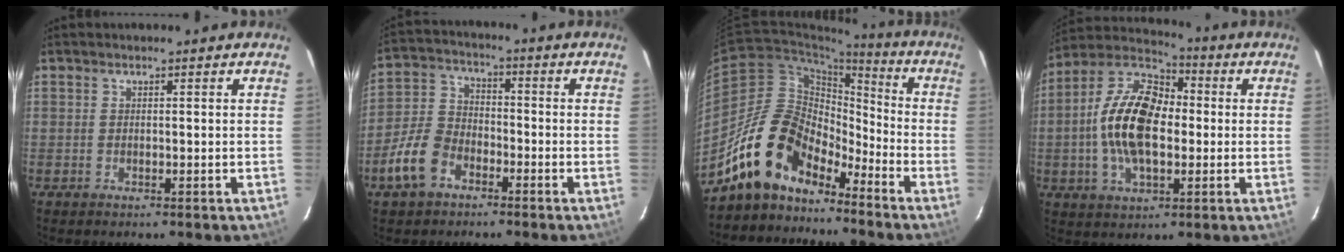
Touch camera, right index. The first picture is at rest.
{"total": 9.7, "force": [-5.5, 6.2, 5.0], "torque": [-0.115, 0.016, -0.111]}
{"total": 14.9, "force": [-11.5, 7.4, 5.8], "torque": [-0.111, 0.021, -0.210]}
{"total": 16.2, "force": [-0.9, 8.9, 13.5], "torque": [-0.267, 0.016, -0.023]}